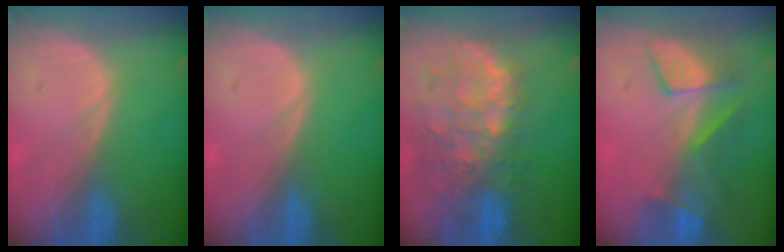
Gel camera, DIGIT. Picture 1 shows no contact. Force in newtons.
{"total": 0.0}
{"total": 11.2, "press": 9.8, "slide": 5.4}
{"total": 8.1, "press": 7.2, "slide": 3.7}